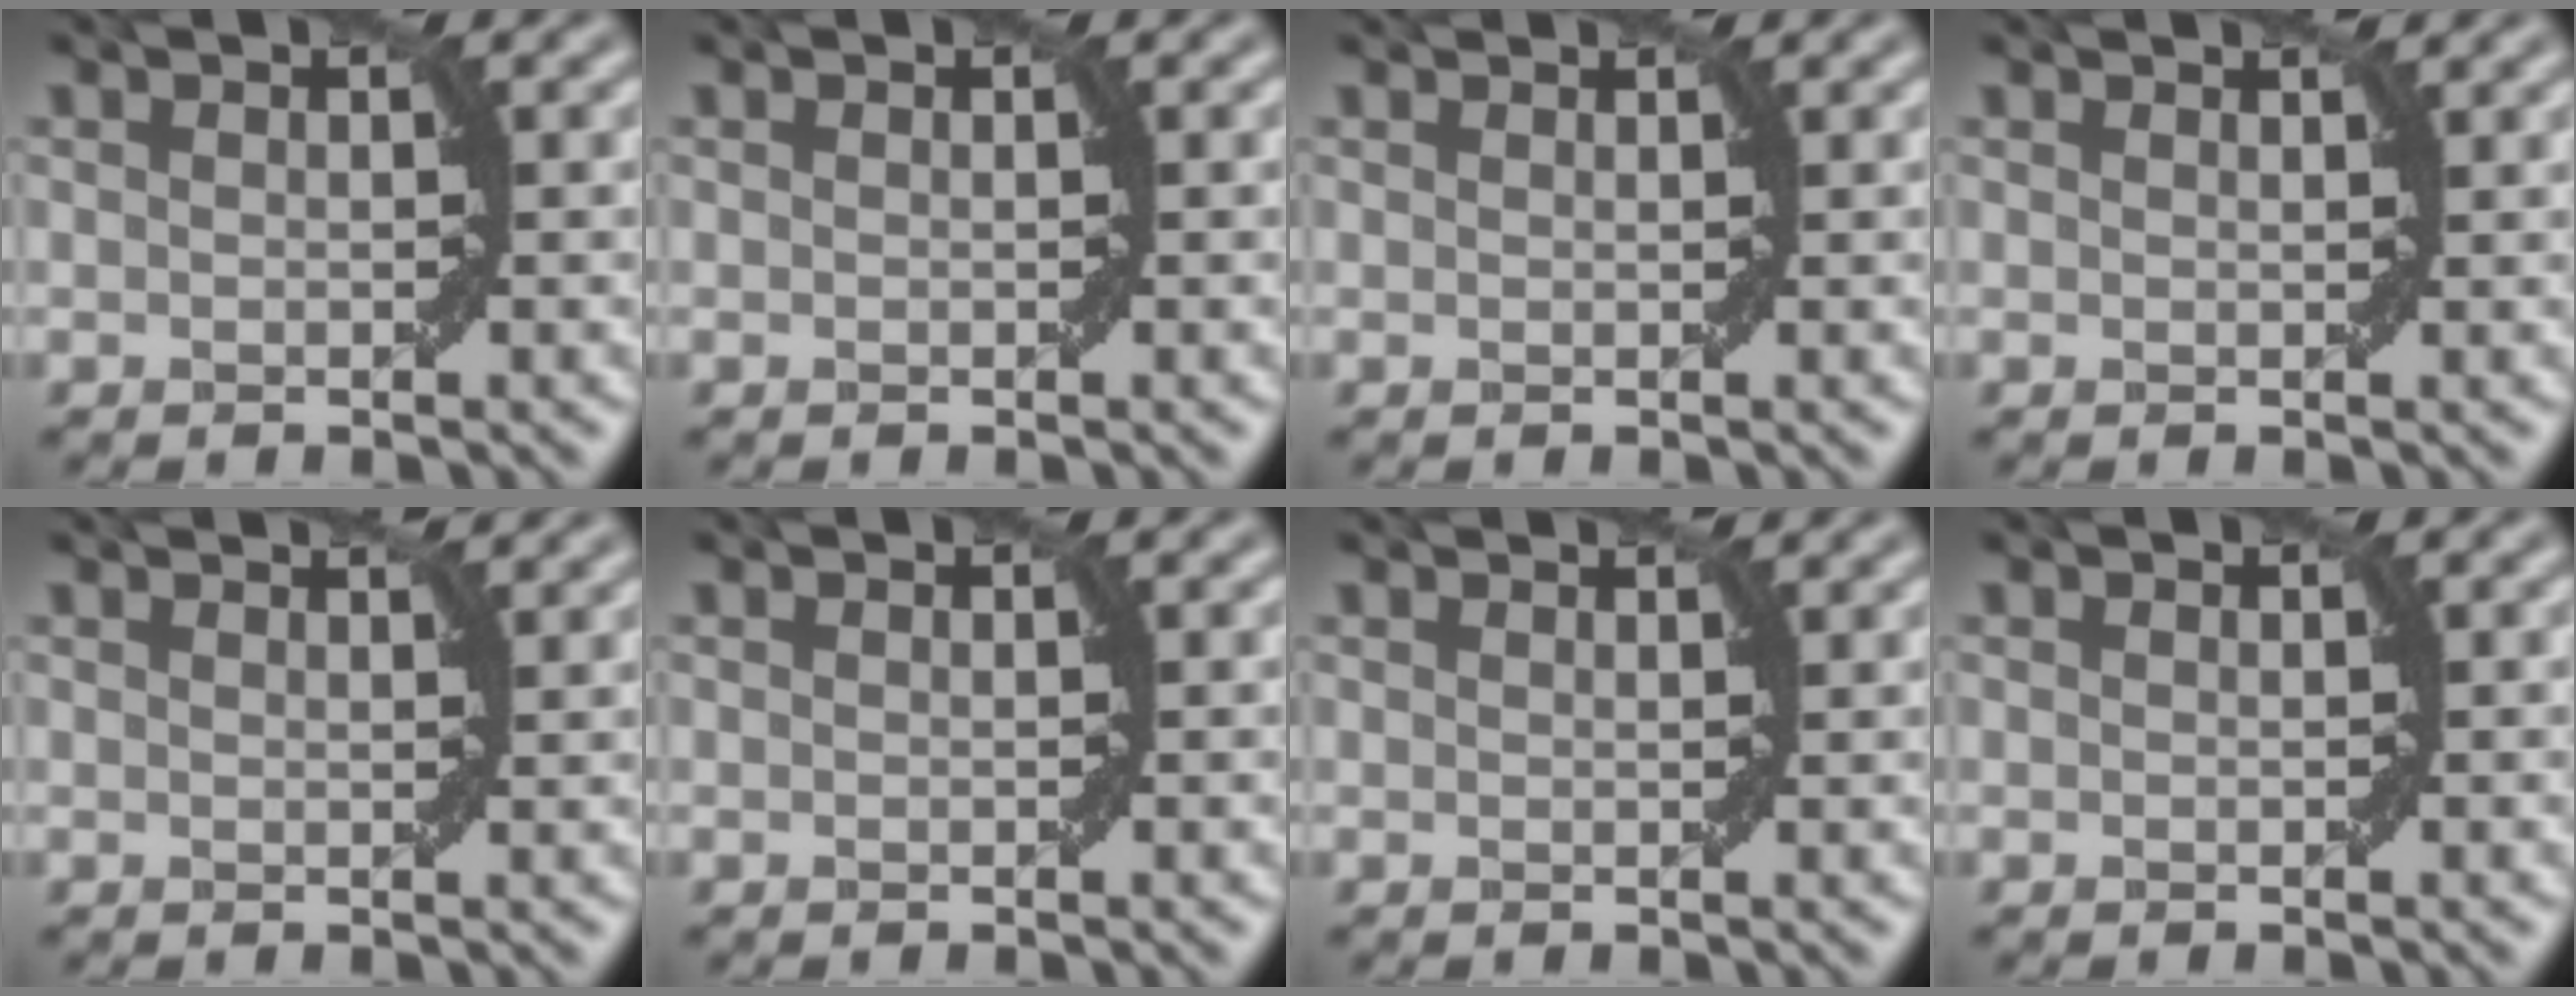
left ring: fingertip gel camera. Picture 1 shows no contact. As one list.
[{"total": 0.0}, {"total": 1.0, "force": [1.0, 0.0, 0.2], "torque": [-0.007, -0.004, 0.010]}, {"total": 1.3, "force": [1.2, 0.1, 0.5], "torque": [-0.008, -0.003, 0.013]}, {"total": 2.1, "force": [1.9, 0.3, 0.9], "torque": [-0.008, 0.001, 0.024]}, {"total": 0.0}, {"total": 1.4, "force": [1.3, 0.1, 0.5], "torque": [-0.007, -0.003, 0.014]}, {"total": 0.0}]